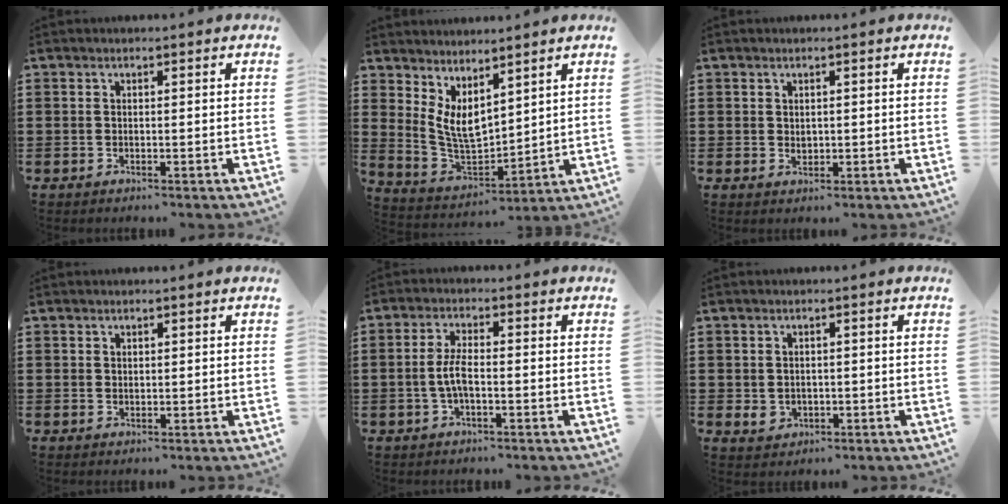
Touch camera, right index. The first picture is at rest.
{"total": 5.6, "force": [3.4, 2.8, 3.5], "torque": [-0.099, -0.027, 0.061]}
{"total": 1.0, "force": [0.4, 0.9, 0.5], "torque": [-0.010, 0.006, 0.006]}
{"total": 0.8, "force": [0.6, 0.5, 0.2], "torque": [-0.005, 0.002, 0.012]}
{"total": 4.2, "force": [-0.8, 1.3, 3.9], "torque": [-0.090, -0.001, -0.023]}
{"total": 1.9, "force": [-0.2, 1.7, 0.9], "torque": [-0.023, 0.007, -0.005]}